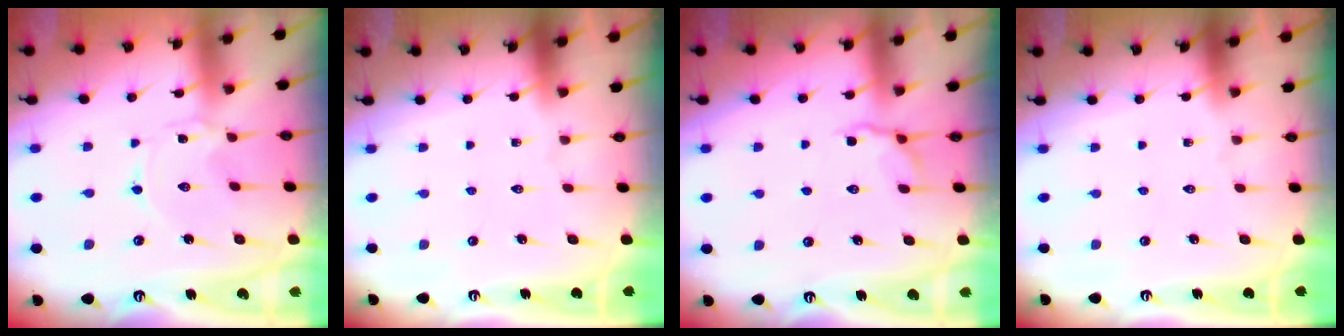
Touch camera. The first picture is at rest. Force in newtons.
{"total": 0.0}
{"total": 3.8, "press": 3.5, "slide": 1.4}
{"total": 0.0}